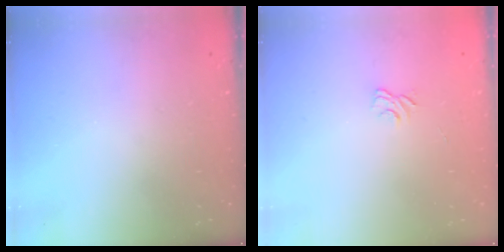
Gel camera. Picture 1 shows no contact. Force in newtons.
{"total": 3.3, "press": 3.0, "slide": 1.3}